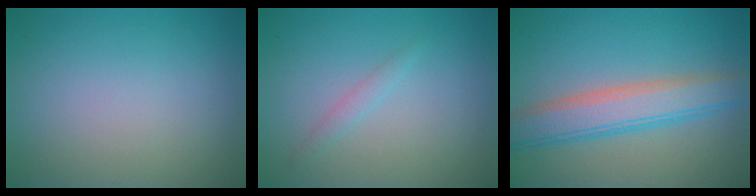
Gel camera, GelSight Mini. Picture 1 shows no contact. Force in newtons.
{"total": 1.0, "press": 1.0, "slide": 0.1}
{"total": 5.1, "press": 5.1, "slide": 0.3}